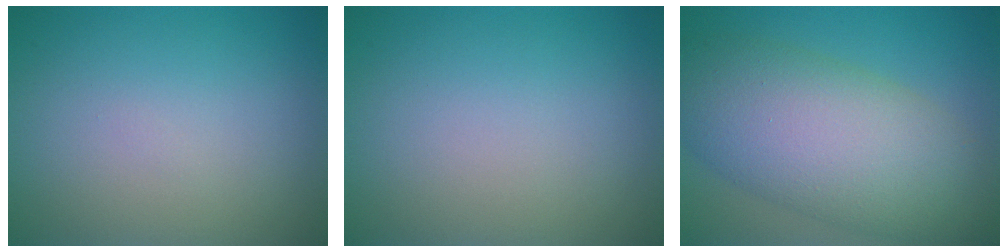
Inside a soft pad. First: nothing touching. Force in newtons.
{"total": 0.0}
{"total": 10.4, "press": 10.4, "slide": 0.3}